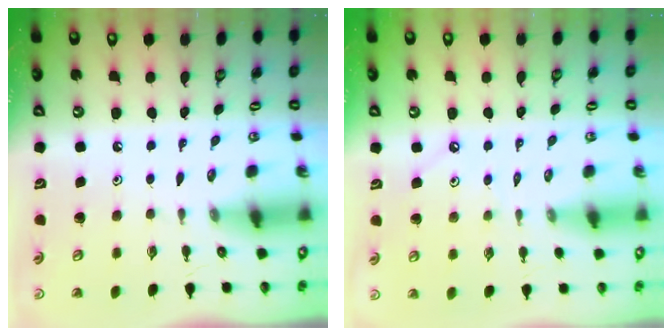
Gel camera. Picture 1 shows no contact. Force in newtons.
{"total": 2.6, "press": 2.6, "slide": 0.4}